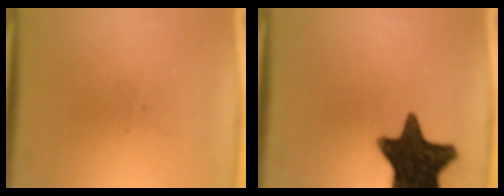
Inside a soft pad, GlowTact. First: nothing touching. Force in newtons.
{"total": 16.3}